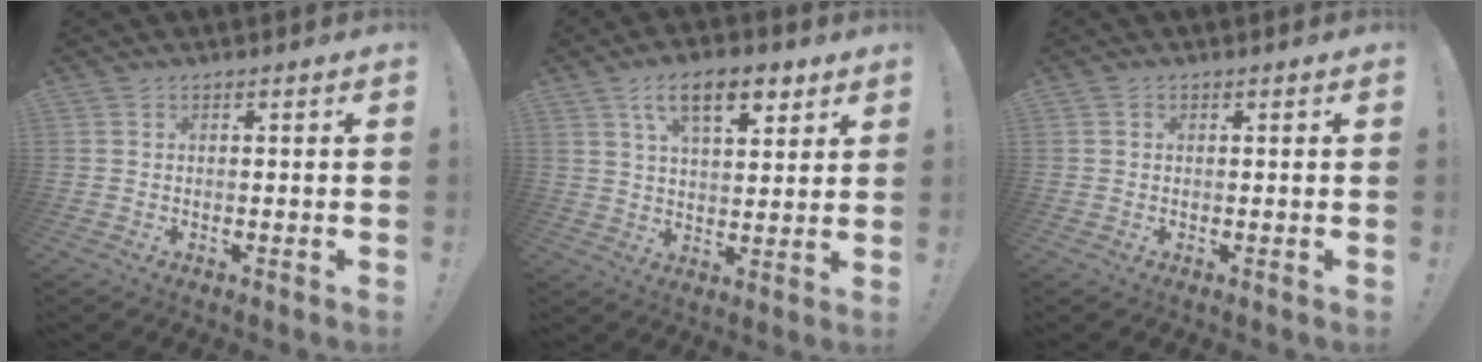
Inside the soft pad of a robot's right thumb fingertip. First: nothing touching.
{"total": 12.4, "force": [6.7, 5.5, 8.9], "torque": [-0.135, -0.014, 0.115]}
{"total": 0.7, "force": [0.1, 0.6, 0.0], "torque": [0.004, 0.001, 0.001]}